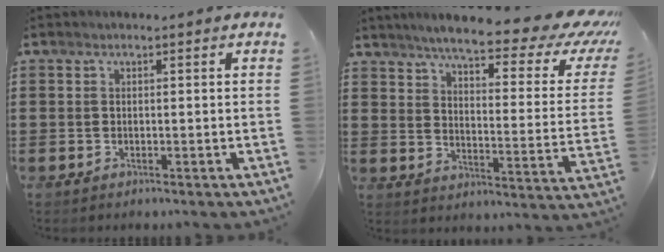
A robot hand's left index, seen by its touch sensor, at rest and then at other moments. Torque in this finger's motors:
{"motor_torque": [2.14, 0.00, 1.05, 0.21]}